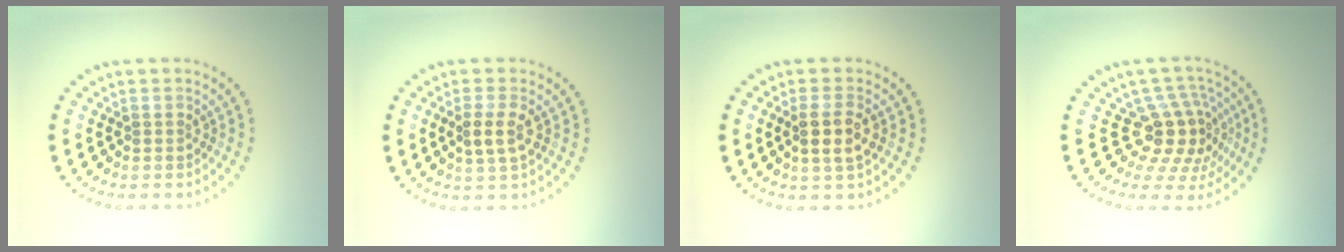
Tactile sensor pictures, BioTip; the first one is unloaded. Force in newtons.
{"total": 2.4, "press": 2.2, "slide": 0.8}
{"total": 2.6, "press": 2.4, "slide": 0.9}
{"total": 4.6, "press": 3.5, "slide": 3.0}